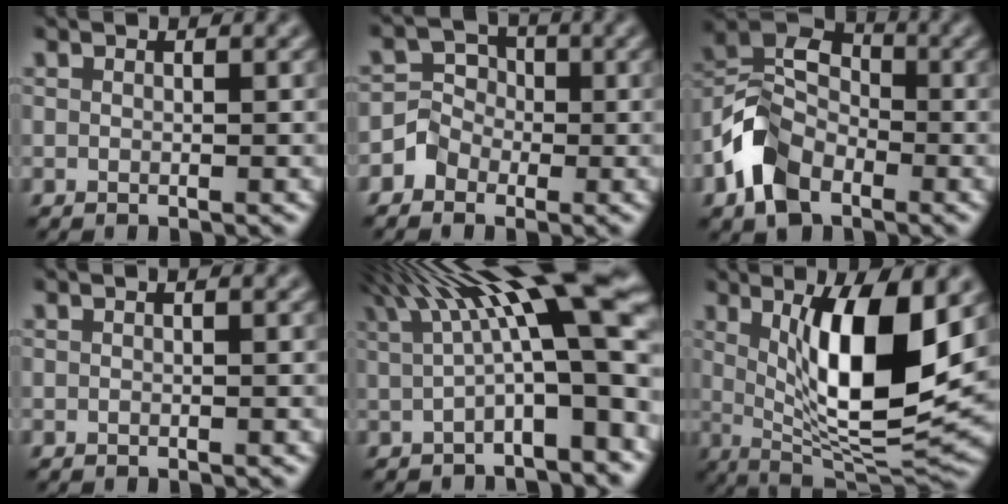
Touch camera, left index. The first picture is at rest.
{"total": 2.4, "force": [-1.3, 2.0, 0.2], "torque": [0.006, 0.007, -0.031]}
{"total": 7.2, "force": [-3.7, 4.8, 4.0], "torque": [-0.084, 0.004, -0.087]}
{"total": 0.0}
{"total": 13.0, "force": [3.3, 3.3, 12.1], "torque": [-0.172, 0.019, 0.056]}
{"total": 11.0, "force": [2.2, 3.2, 10.3], "torque": [-0.157, -0.019, 0.047]}